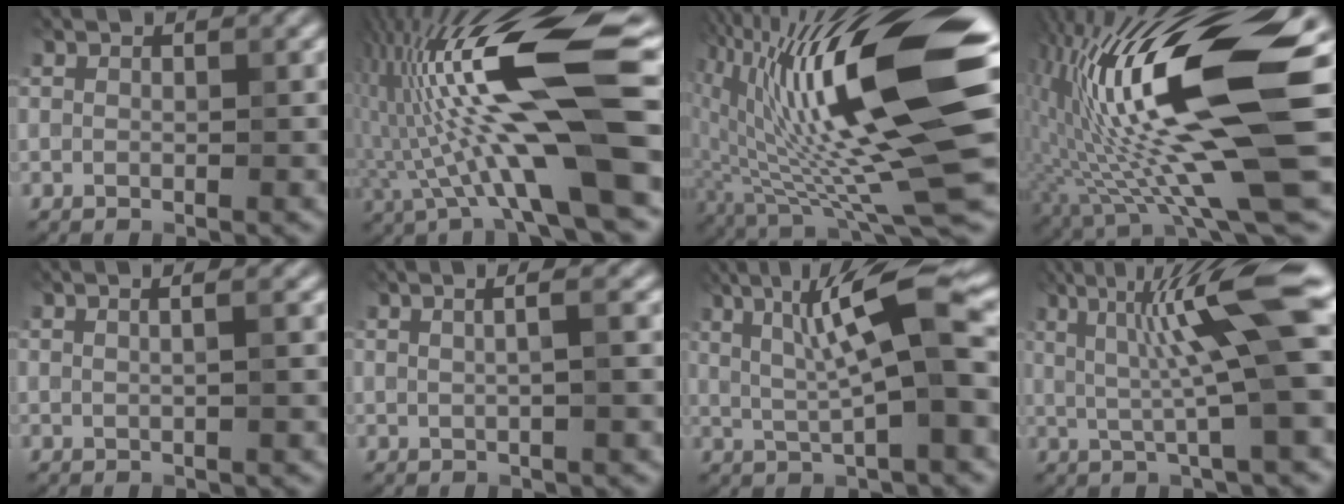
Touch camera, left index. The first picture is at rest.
{"total": 12.9, "force": [0.5, 2.2, 12.8], "torque": [-0.227, 0.018, 0.010]}
{"total": 17.0, "force": [2.4, 4.1, 16.3], "torque": [-0.266, 0.000, 0.040]}
{"total": 18.7, "force": [1.0, 4.6, 18.1], "torque": [-0.340, 0.012, 0.018]}
{"total": 3.0, "force": [1.1, 1.6, 2.3], "torque": [-0.006, 0.017, -0.018]}
{"total": 3.9, "force": [1.2, 1.9, 3.2], "torque": [-0.013, 0.028, -0.016]}
{"total": 8.5, "force": [1.9, 1.4, 8.2], "torque": [-0.132, 0.009, 0.030]}
{"total": 10.3, "force": [2.1, 1.1, 10.0], "torque": [-0.146, 0.009, 0.032]}